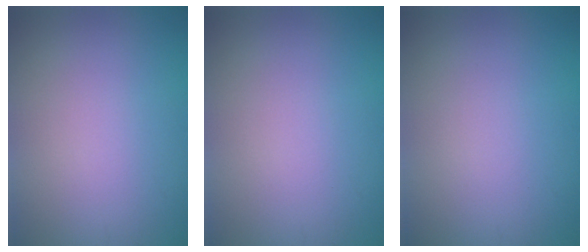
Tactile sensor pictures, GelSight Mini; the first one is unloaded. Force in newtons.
{"total": 0.0}
{"total": 0.0}